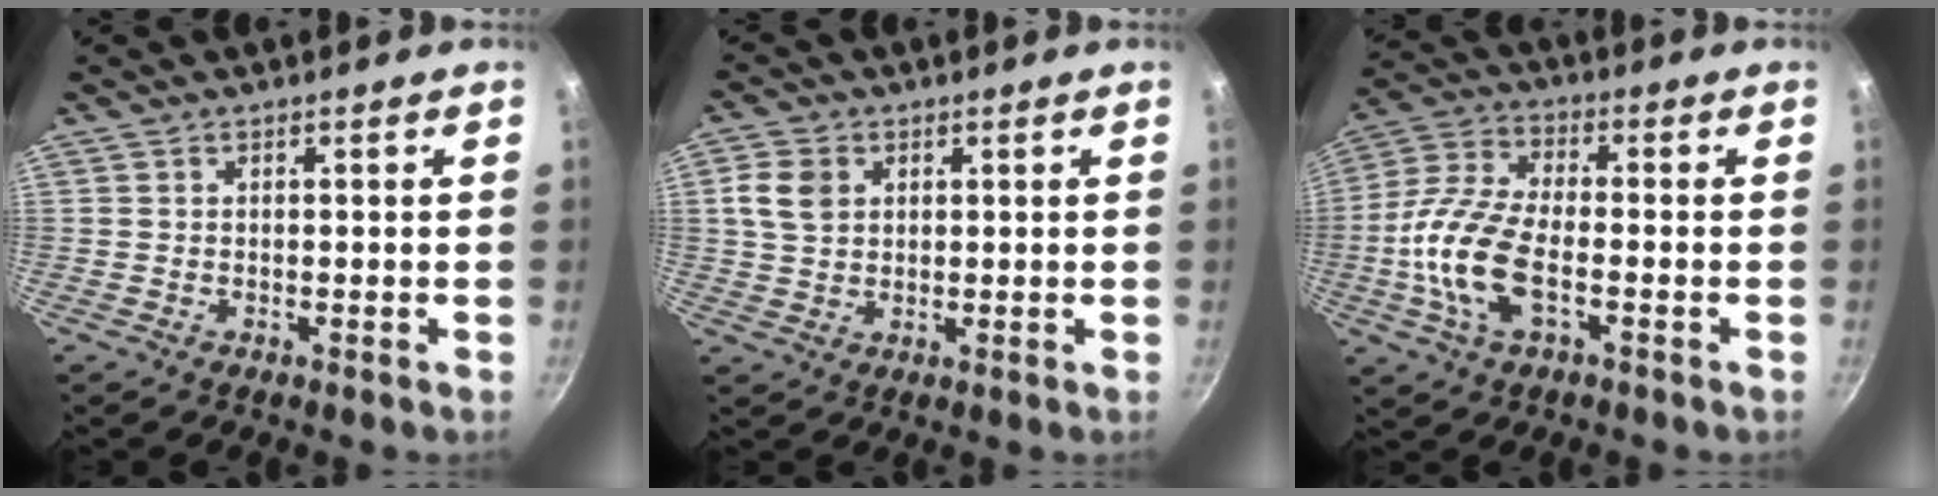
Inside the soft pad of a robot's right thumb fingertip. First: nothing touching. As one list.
[{"total": 5.8, "force": [1.6, 4.5, 3.4], "torque": [-0.054, 0.002, 0.029]}, {"total": 13.6, "force": [-3.2, 6.4, 11.7], "torque": [-0.239, 0.024, -0.078]}]